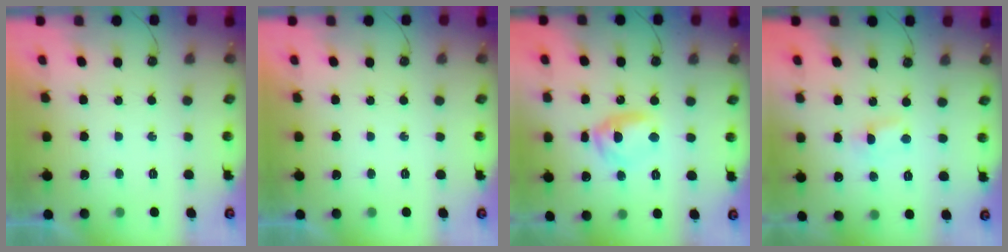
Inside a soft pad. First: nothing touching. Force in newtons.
{"total": 0.0}
{"total": 9.8, "press": 9.7, "slide": 0.7}
{"total": 1.4, "press": 1.4, "slide": 0.3}